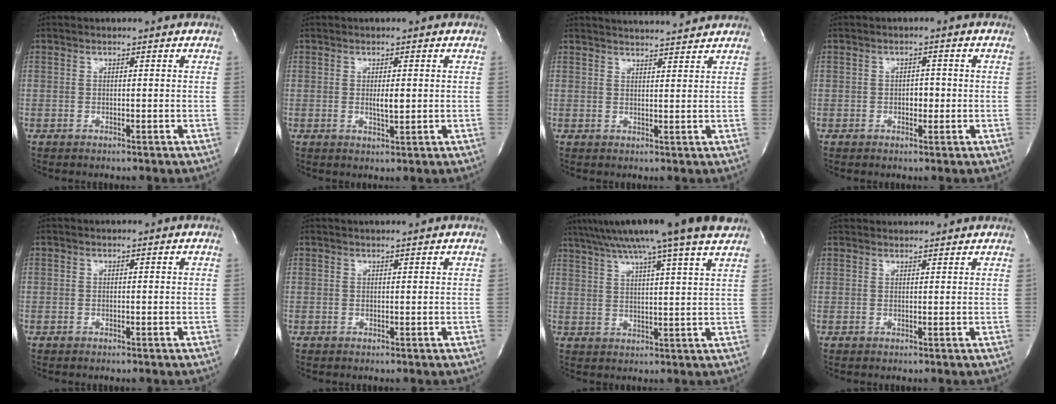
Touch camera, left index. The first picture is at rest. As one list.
[{"total": 2.1, "force": [0.2, 0.5, 2.0], "torque": [-0.034, -0.005, 0.004]}, {"total": 8.2, "force": [7.9, 0.5, 2.0], "torque": [-0.031, 0.012, 0.103]}, {"total": 1.9, "force": [-0.4, 1.2, 1.4], "torque": [-0.016, 0.003, -0.005]}, {"total": 0.0}, {"total": 2.1, "force": [2.0, -0.2, 0.6], "torque": [-0.005, 0.010, 0.027]}, {"total": 18.6, "force": [15.1, -0.9, 10.9], "torque": [-0.193, 0.020, 0.210]}, {"total": 7.7, "force": [7.4, 1.2, 1.5], "torque": [-0.018, 0.035, 0.093]}]